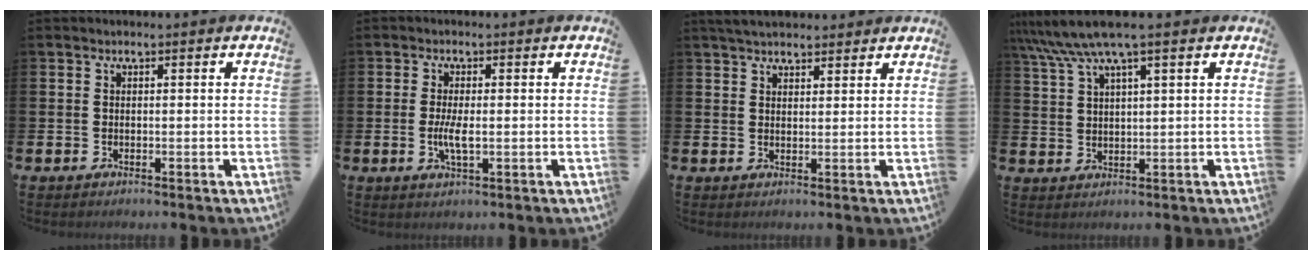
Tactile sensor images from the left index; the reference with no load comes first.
{"total": 3.2, "force": [-0.3, 1.0, 3.0], "torque": [-0.053, -0.001, -0.006]}
{"total": 3.7, "force": [3.4, 0.9, 0.8], "torque": [-0.018, -0.009, 0.064]}
{"total": 6.7, "force": [4.9, 0.6, 4.4], "torque": [-0.097, -0.008, 0.087]}